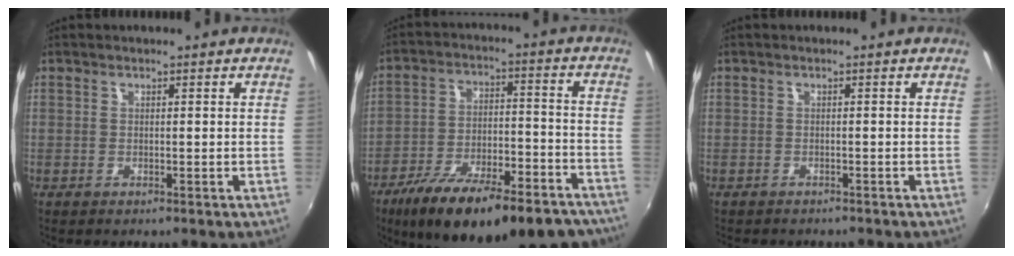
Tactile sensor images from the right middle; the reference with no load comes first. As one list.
[{"total": 26.8, "force": [-20.2, 9.0, 15.1], "torque": [-0.248, -0.022, -0.279]}, {"total": 2.2, "force": [-2.0, 0.7, 0.6], "torque": [-0.018, -0.013, -0.029]}]